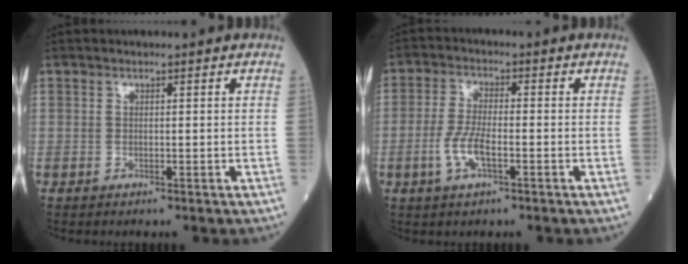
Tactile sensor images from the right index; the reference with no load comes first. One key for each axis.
{"total": 5.6, "fx": -1.9, "fy": 1.5, "fz": 5.0, "tx": -0.110, "ty": -0.001, "tz": -0.037}